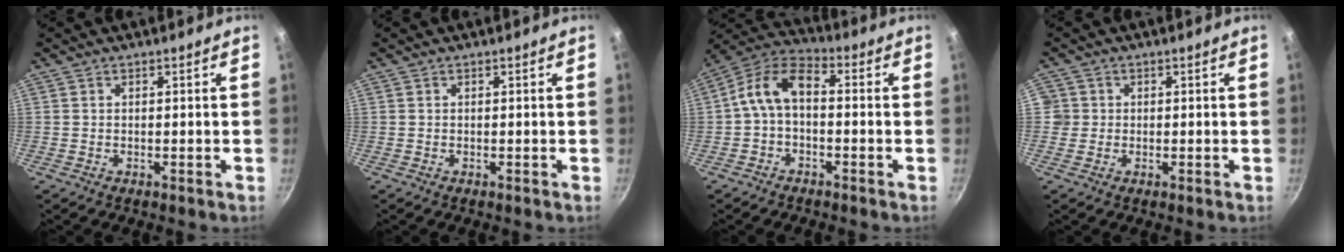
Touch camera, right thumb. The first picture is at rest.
{"total": 0.0}
{"total": 8.8, "force": [-0.9, 5.2, 7.0], "torque": [-0.126, 0.043, -0.031]}
{"total": 2.6, "force": [0.0, 2.6, 0.4], "torque": [0.011, 0.009, -0.005]}